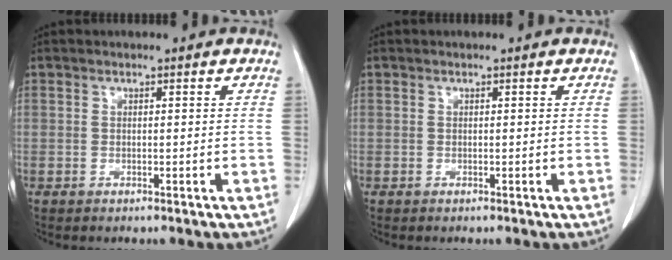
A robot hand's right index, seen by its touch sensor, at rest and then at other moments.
{"total": 0.0}